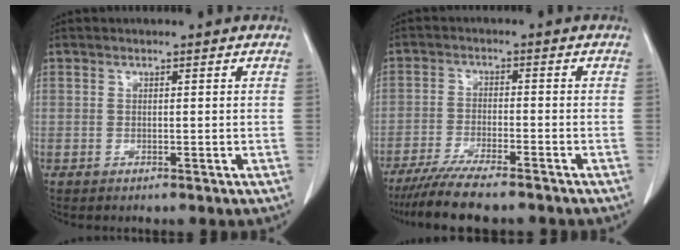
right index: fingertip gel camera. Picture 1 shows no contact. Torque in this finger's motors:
{"motor_torque": [0.78, -0.85, 0.24, 0.05]}